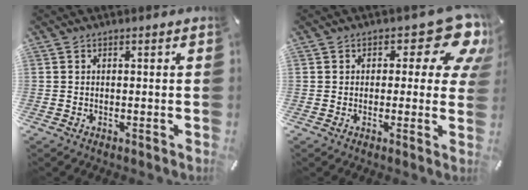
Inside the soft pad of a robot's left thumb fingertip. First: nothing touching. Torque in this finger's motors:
{"motor_torque": [1.31, 1.20, 0.24, -0.19, -0.04]}